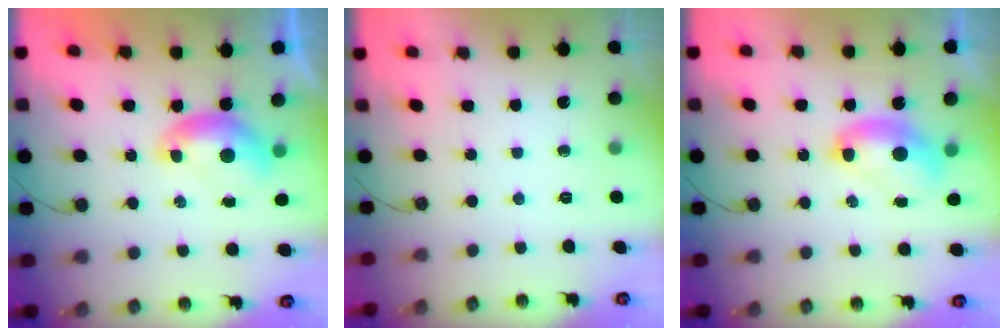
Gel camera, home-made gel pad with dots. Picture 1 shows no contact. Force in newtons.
{"total": 0.0}
{"total": 2.7, "press": 2.7, "slide": 0.1}